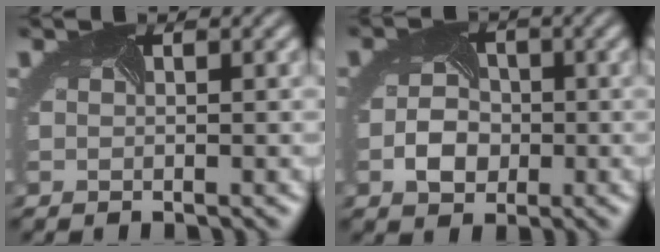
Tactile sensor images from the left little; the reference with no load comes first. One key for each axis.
{"total": 3.2, "fx": -1.4, "fy": 2.4, "fz": 1.6, "tx": -0.031, "ty": -0.002, "tz": -0.021}